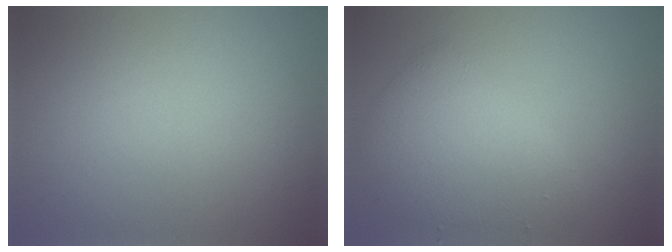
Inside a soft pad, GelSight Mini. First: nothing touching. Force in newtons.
{"total": 4.9, "press": 4.9, "slide": 0.3}